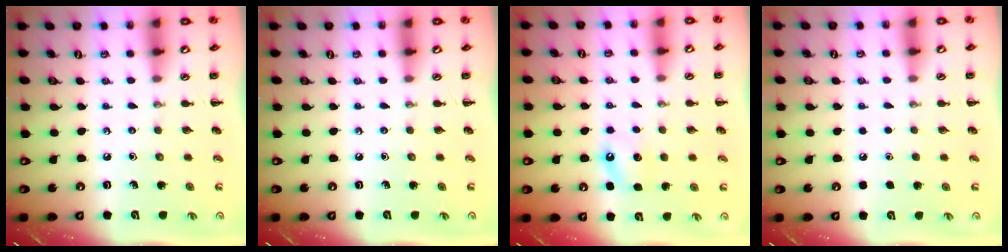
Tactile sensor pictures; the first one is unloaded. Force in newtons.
{"total": 0.0}
{"total": 6.0, "press": 5.7, "slide": 1.8}
{"total": 1.6, "press": 1.6, "slide": 0.1}